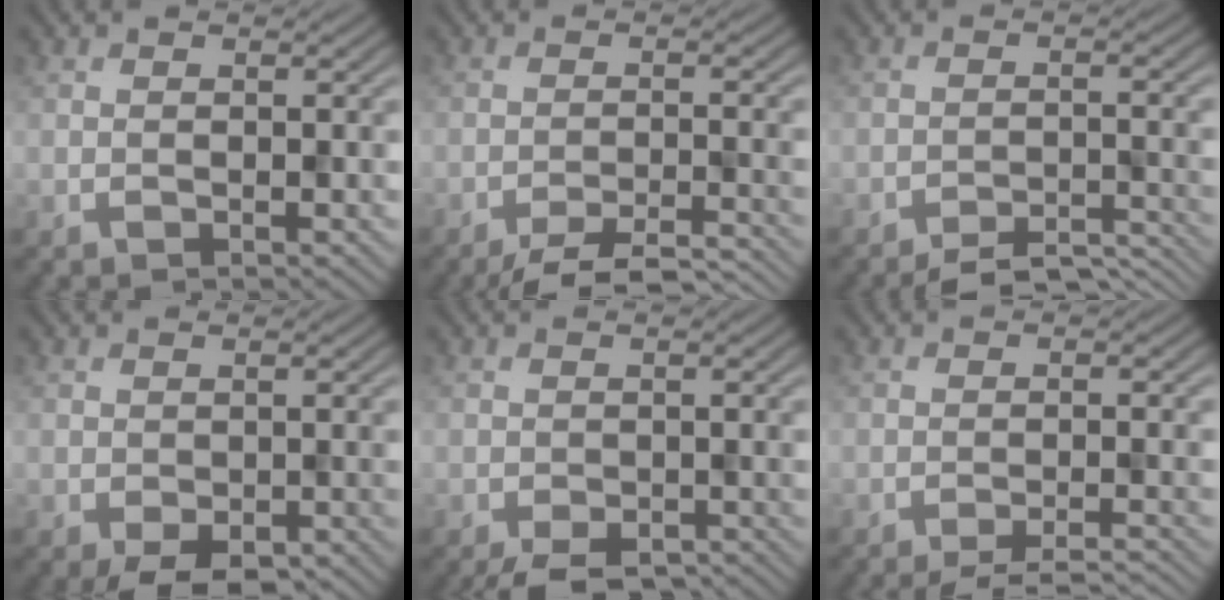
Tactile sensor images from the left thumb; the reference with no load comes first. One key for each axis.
{"total": 6.0, "fx": -5.1, "fy": 0.8, "fz": 3.1, "tx": -0.052, "ty": 0.002, "tz": -0.083}
{"total": 7.0, "fx": -6.4, "fy": 1.2, "fz": 2.4, "tx": -0.044, "ty": 0.004, "tz": -0.092}
{"total": 4.1, "fx": -2.6, "fy": 1.8, "fz": 2.5, "tx": -0.040, "ty": -0.011, "tz": -0.038}
{"total": 4.6, "fx": -3.6, "fy": 1.8, "fz": 2.2, "tx": -0.033, "ty": -0.013, "tz": -0.061}
{"total": 4.6, "fx": -3.9, "fy": 0.4, "fz": 2.4, "tx": -0.041, "ty": 0.005, "tz": -0.069}